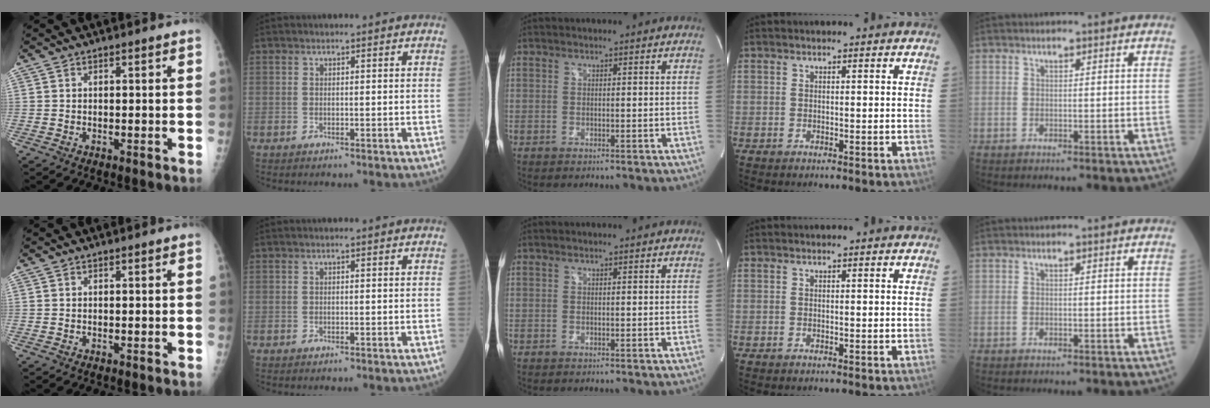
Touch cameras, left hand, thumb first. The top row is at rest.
{}